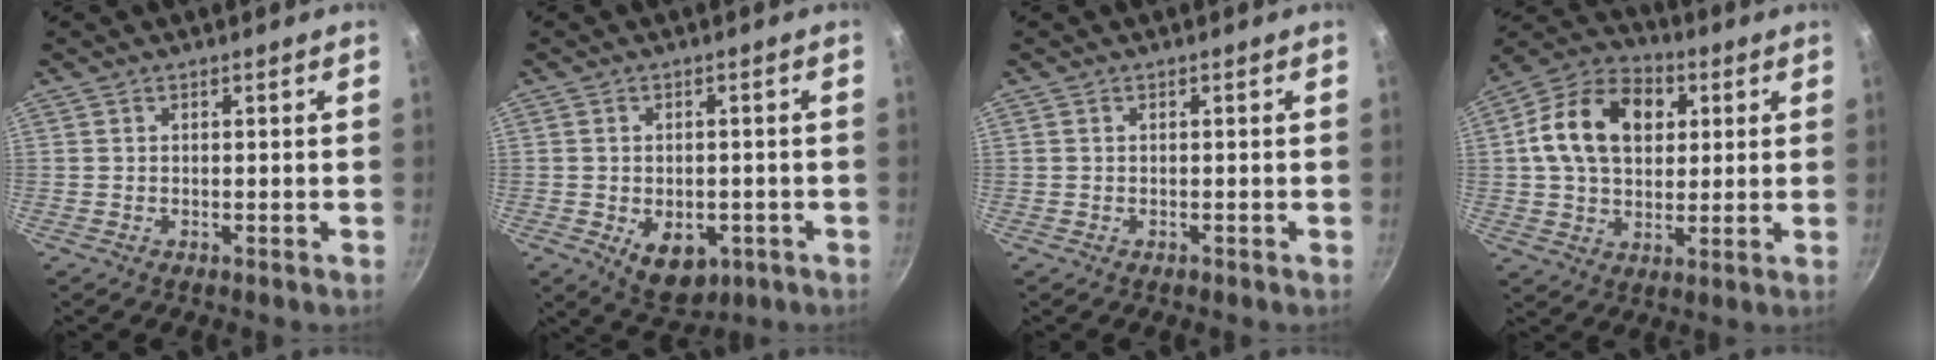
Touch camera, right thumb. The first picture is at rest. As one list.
[{"total": 8.2, "force": [-2.5, 5.4, 5.6], "torque": [-0.058, 0.001, -0.022]}, {"total": 0.0}, {"total": 16.8, "force": [3.8, 12.0, 11.2], "torque": [-0.167, 0.016, 0.050]}]